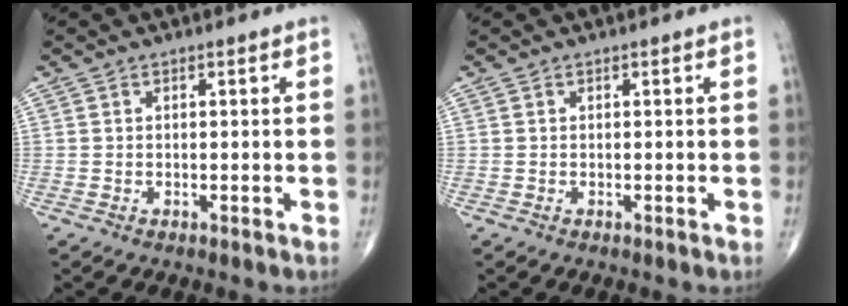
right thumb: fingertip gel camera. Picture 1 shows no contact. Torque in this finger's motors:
{"motor_torque": [-0.03, -0.02, 0.05, 0.17, -0.02]}